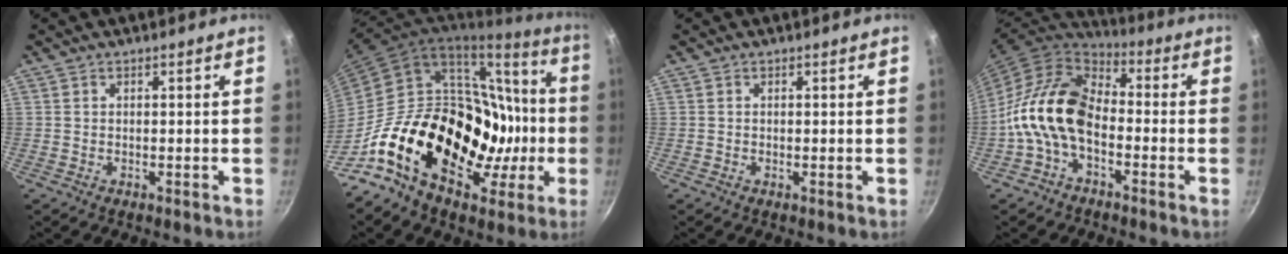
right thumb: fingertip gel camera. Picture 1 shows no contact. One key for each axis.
{"total": 30.8, "fx": -6.0, "fy": 20.2, "fz": 22.4, "tx": -0.323, "ty": 0.040, "tz": -0.078}
{"total": 0.0}
{"total": 15.0, "fx": -3.7, "fy": 9.5, "fz": 11.0, "tx": -0.186, "ty": 0.049, "tz": -0.094}